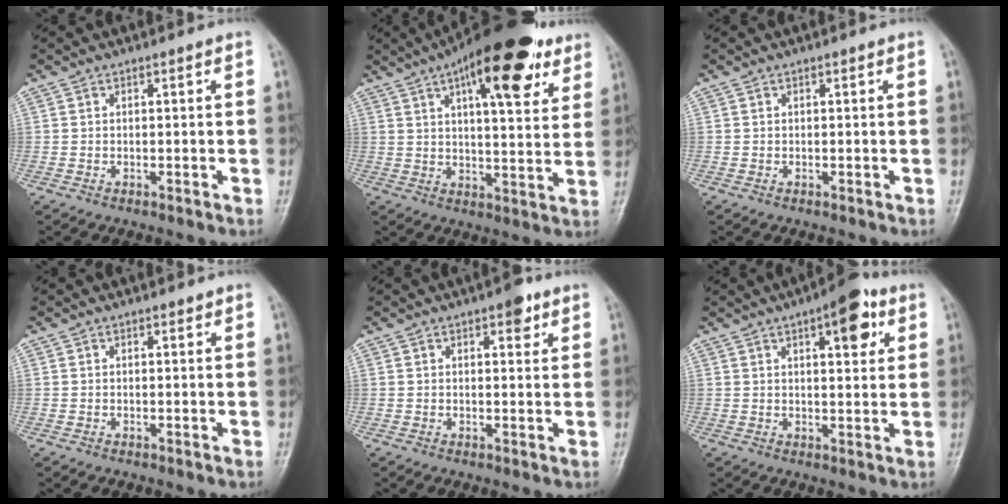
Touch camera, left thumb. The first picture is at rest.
{"total": 20.6, "force": [11.0, 7.5, 15.7], "torque": [-0.205, -0.020, 0.159]}
{"total": 0.0}
{"total": 0.8, "force": [0.6, 0.4, 0.4], "torque": [-0.004, -0.003, 0.005]}
{"total": 3.7, "force": [2.2, 1.7, 2.5], "torque": [-0.020, -0.007, 0.025]}
{"total": 9.1, "force": [4.2, 3.6, 7.2], "torque": [-0.073, -0.011, 0.052]}